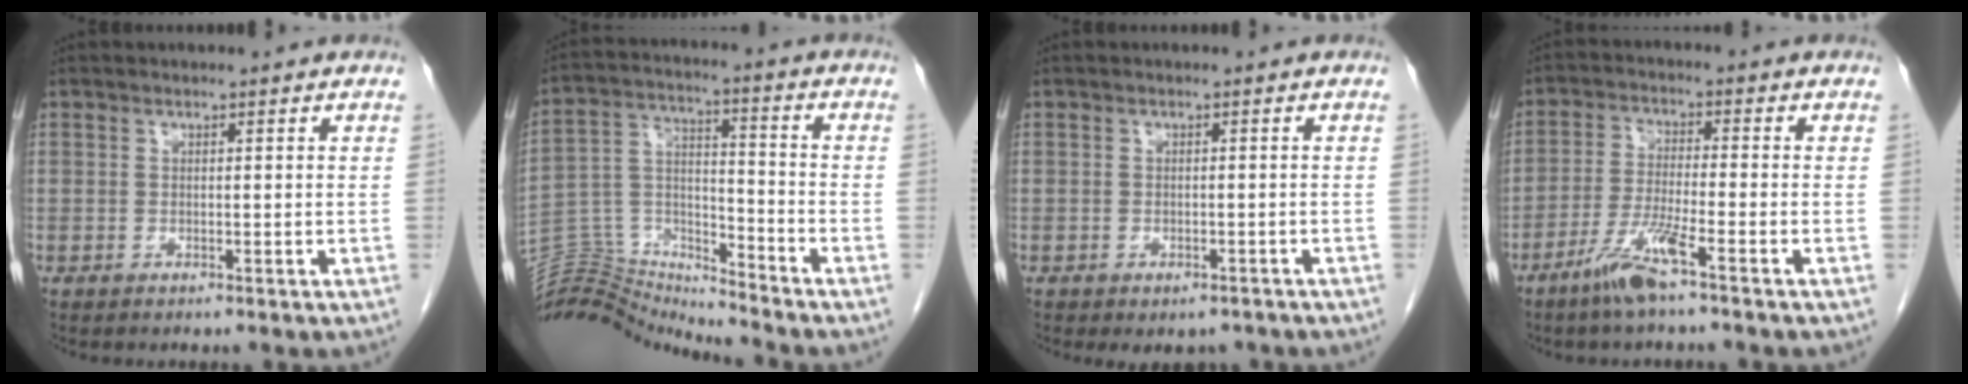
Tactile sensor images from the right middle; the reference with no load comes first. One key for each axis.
{"total": 13.3, "fx": -13.3, "fy": -0.3, "fz": -0.6, "tx": 0.008, "ty": 0.056, "tz": -0.244}
{"total": 3.8, "fx": -3.0, "fy": 2.0, "fz": 1.2, "tx": -0.004, "ty": 0.003, "tz": -0.037}
{"total": 6.5, "fx": -4.2, "fy": -0.2, "fz": 4.9, "tx": -0.103, "ty": -0.010, "tz": -0.087}